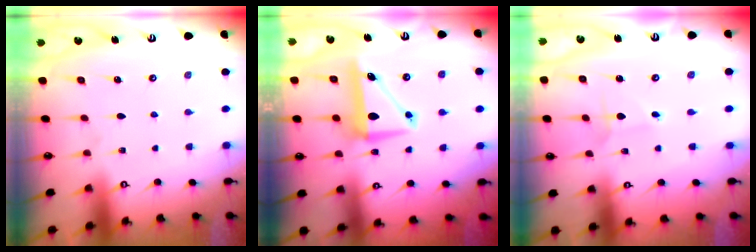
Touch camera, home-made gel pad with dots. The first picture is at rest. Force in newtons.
{"total": 7.9, "press": 7.7, "slide": 1.5}
{"total": 2.1, "press": 2.1, "slide": 0.2}